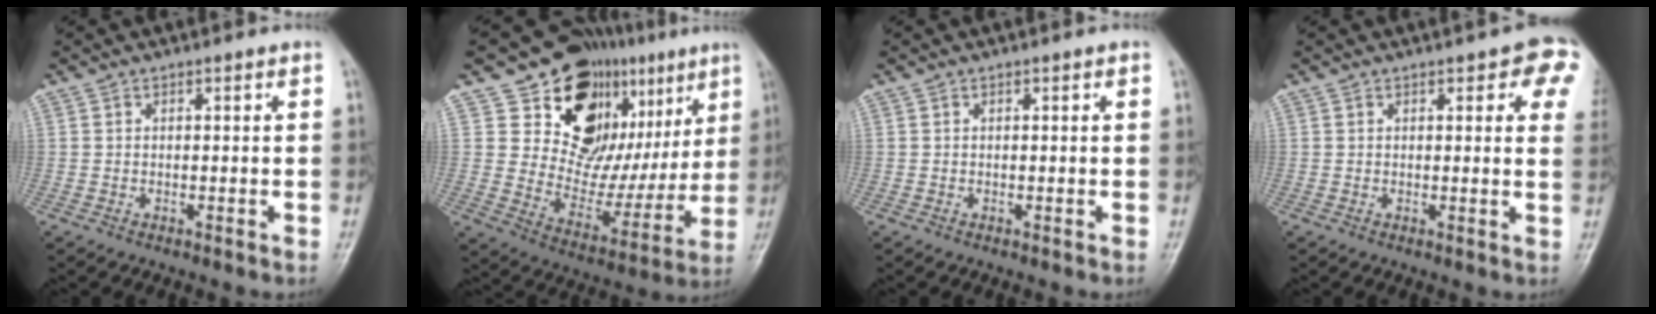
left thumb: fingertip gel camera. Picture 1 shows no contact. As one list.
[{"total": 23.1, "force": [10.0, 14.6, 14.9], "torque": [-0.138, -0.031, 0.161]}, {"total": 0.0}, {"total": 8.3, "force": [3.5, 3.1, 6.9], "torque": [-0.046, -0.006, 0.031]}]